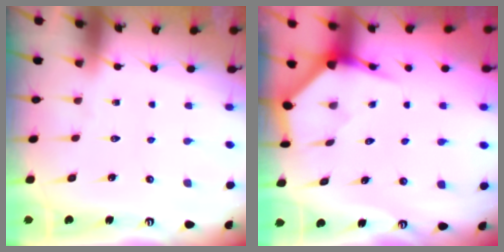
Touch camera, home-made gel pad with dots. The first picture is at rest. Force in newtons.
{"total": 4.1, "press": 4.1, "slide": 0.4}